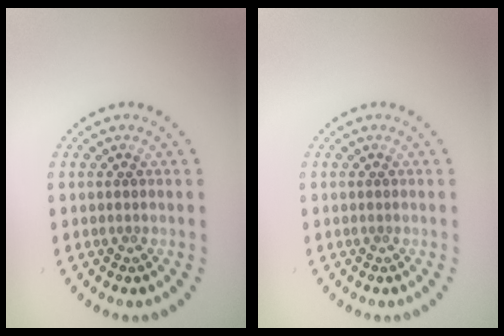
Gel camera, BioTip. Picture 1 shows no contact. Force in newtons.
{"total": 0.0}